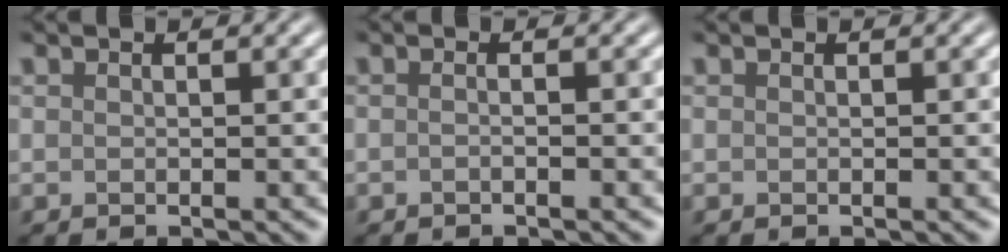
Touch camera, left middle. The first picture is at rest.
{"total": 0.8, "force": [-0.3, 0.3, 0.6], "torque": [-0.003, -0.004, -0.011]}
{"total": 0.0}